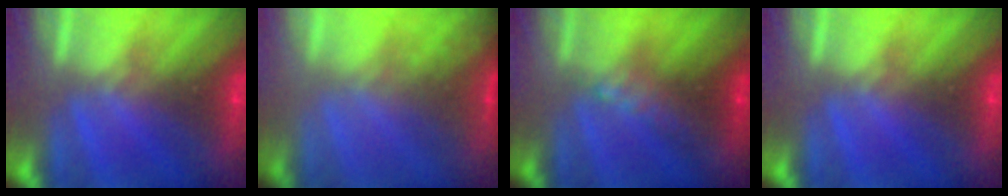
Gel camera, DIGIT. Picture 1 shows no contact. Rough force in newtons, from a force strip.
{"total": 1.7}
{"total": 3.1}
{"total": 0.0}